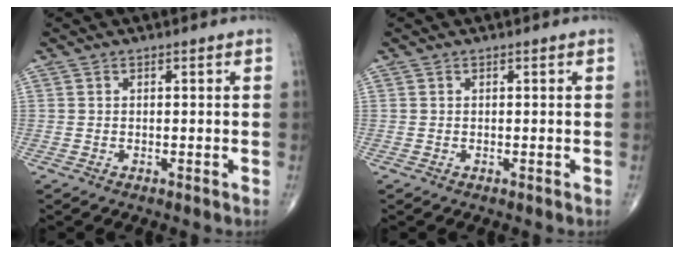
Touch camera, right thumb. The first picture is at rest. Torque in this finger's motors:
{"motor_torque": [0.00, 0.00, 0.00, 0.00, 0.00]}